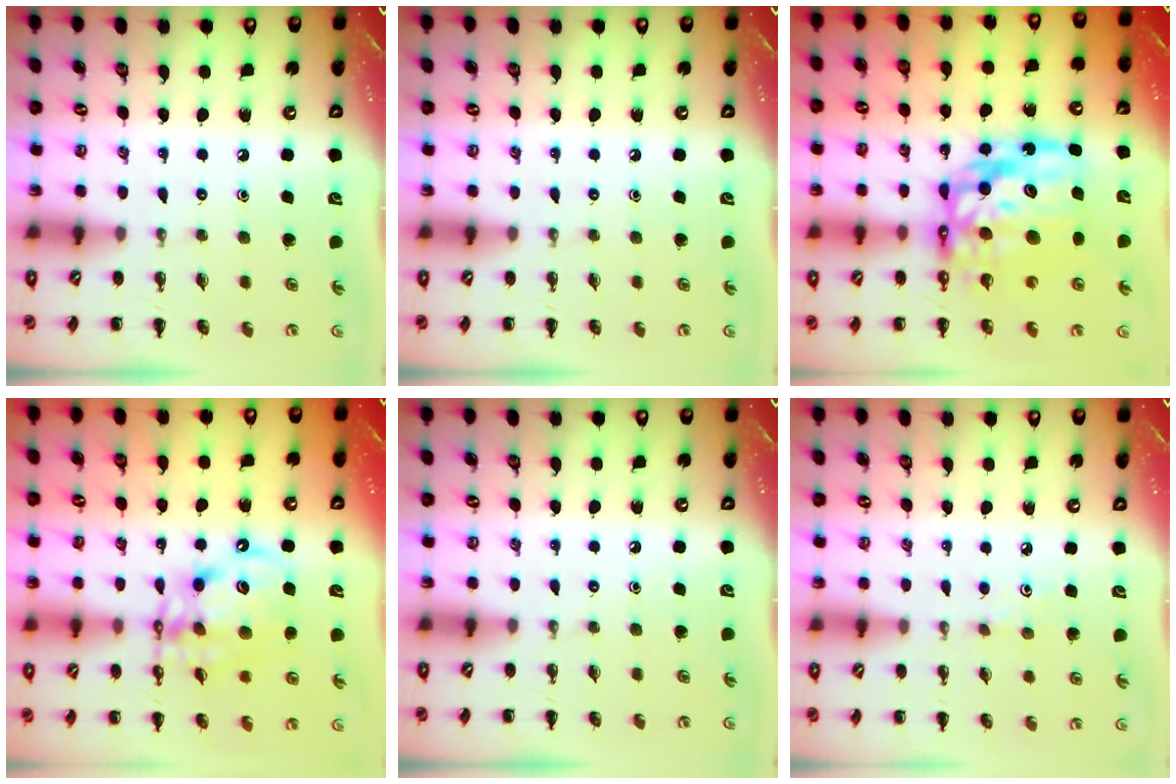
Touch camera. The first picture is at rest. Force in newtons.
{"total": 0.0}
{"total": 17.1, "press": 16.4, "slide": 4.6}
{"total": 12.3, "press": 11.8, "slide": 3.2}
{"total": 0.0}
{"total": 3.2, "press": 3.0, "slide": 1.2}